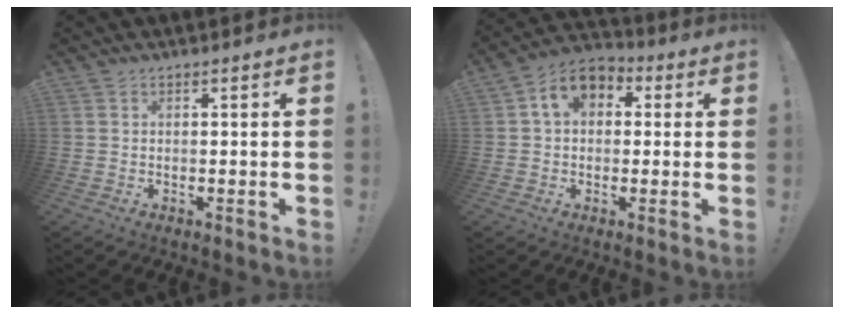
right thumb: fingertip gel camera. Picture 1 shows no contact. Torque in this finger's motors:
{"motor_torque": [1.09, 1.96, 0.96, 0.12, 0.01]}